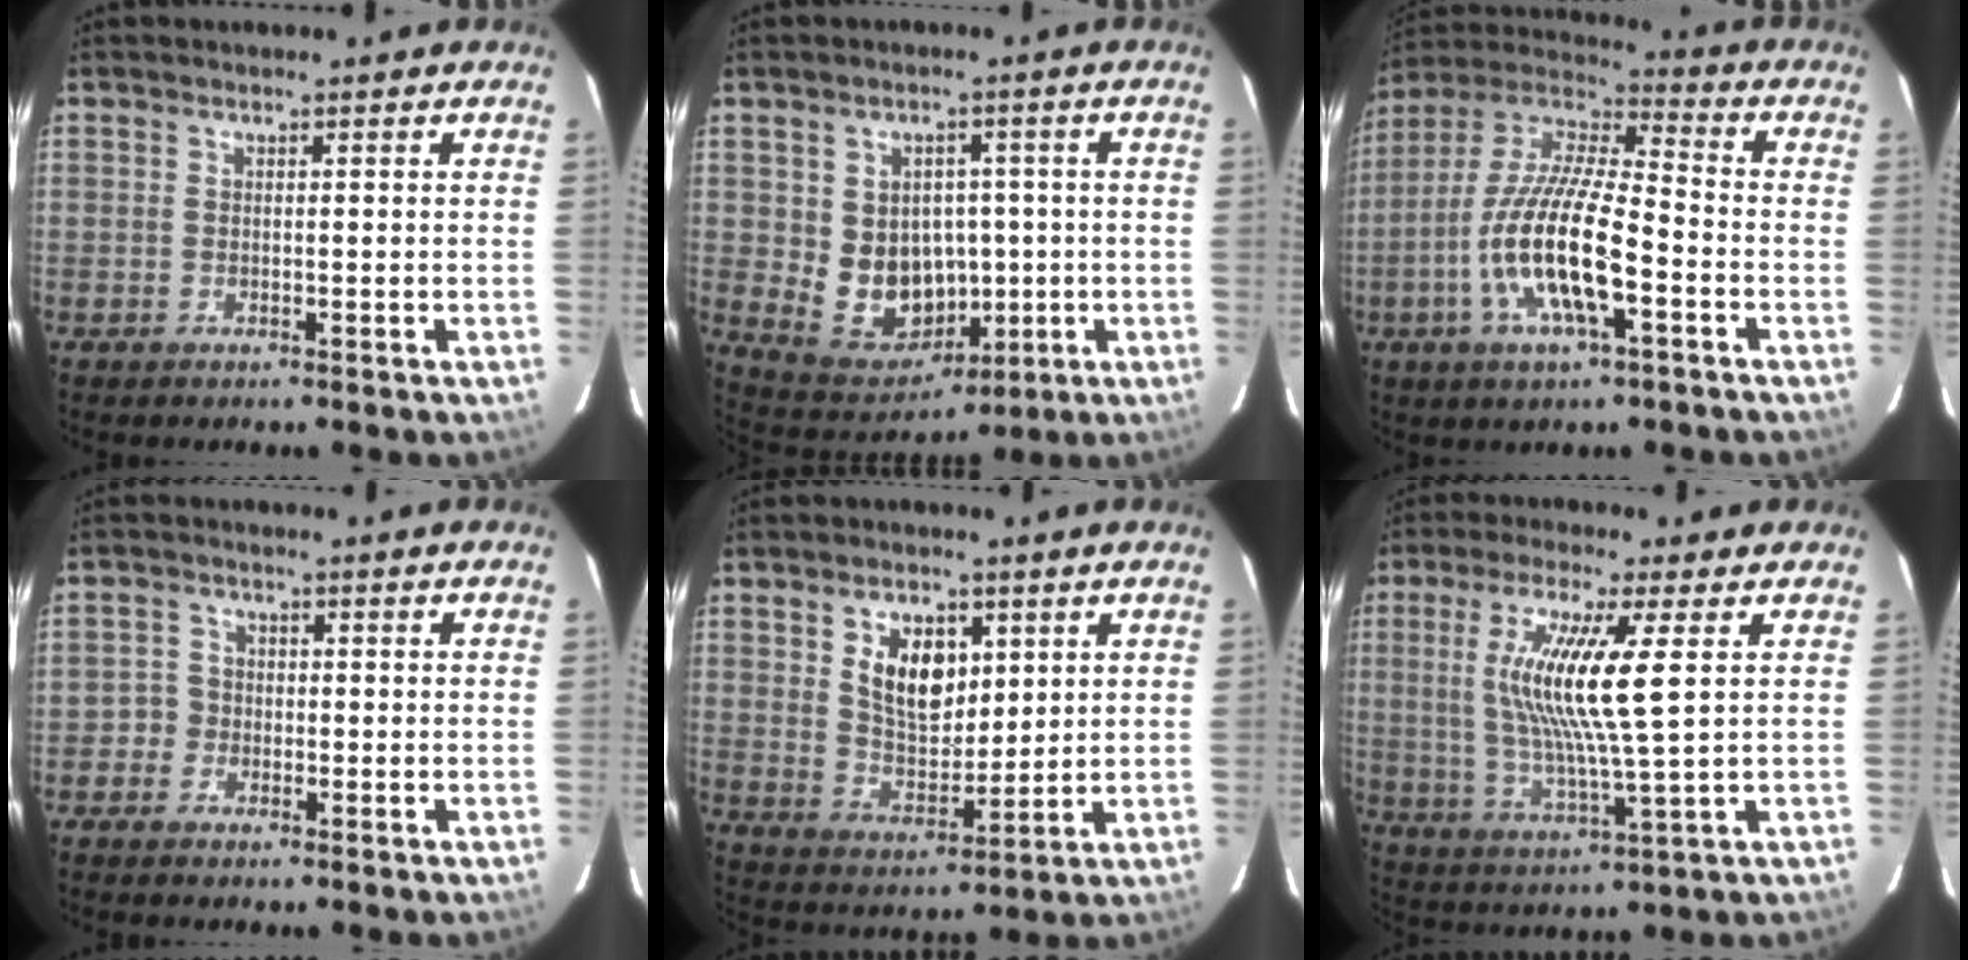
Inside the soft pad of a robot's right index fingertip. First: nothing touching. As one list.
[{"total": 11.7, "force": [-0.5, 10.2, 5.8], "torque": [-0.117, 0.004, 0.019]}, {"total": 17.6, "force": [-5.9, 5.0, 15.8], "torque": [-0.316, -0.010, -0.119]}, {"total": 2.6, "force": [-1.6, 2.0, -0.2], "torque": [0.005, 0.013, -0.031]}, {"total": 9.6, "force": [3.5, 5.8, 6.8], "torque": [-0.117, 0.005, 0.074]}, {"total": 13.5, "force": [3.0, 0.6, 13.1], "torque": [-0.250, -0.008, 0.063]}]